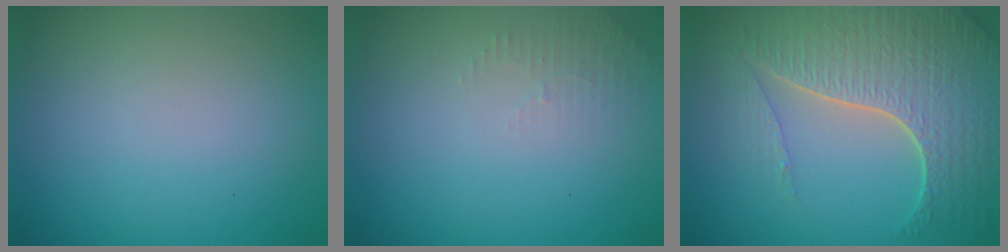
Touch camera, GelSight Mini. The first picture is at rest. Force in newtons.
{"total": 1.3, "press": 1.2, "slide": 0.3}
{"total": 7.4, "press": 5.5, "slide": 5.0}